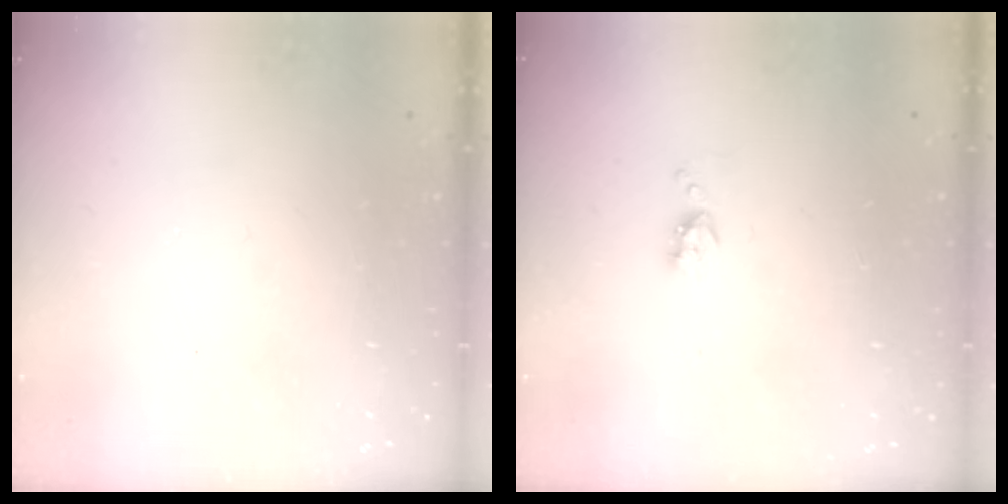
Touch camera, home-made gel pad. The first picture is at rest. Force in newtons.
{"total": 5.8, "press": 5.7, "slide": 0.8}